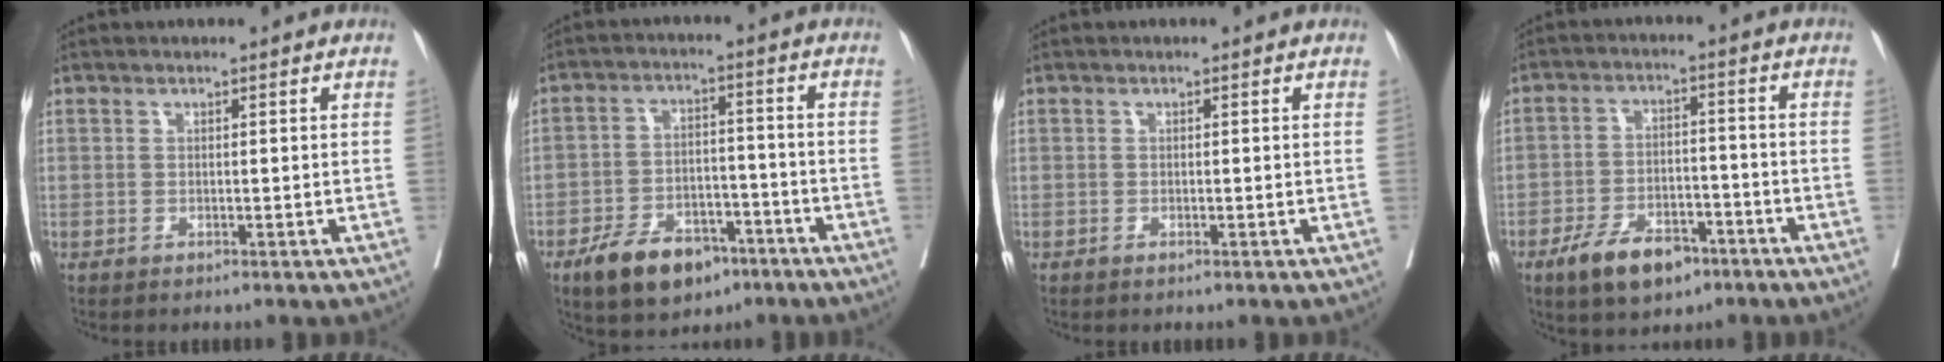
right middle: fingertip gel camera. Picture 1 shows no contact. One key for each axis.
{"total": 10.4, "fx": -6.6, "fy": 5.4, "fz": 5.9, "tx": -0.101, "ty": 0.003, "tz": -0.104}
{"total": 0.5, "fx": -0.3, "fy": 0.1, "fz": 0.4, "tx": -0.008, "ty": -0.002, "tz": -0.004}
{"total": 8.9, "fx": -5.6, "fy": 4.2, "fz": 5.4, "tx": -0.096, "ty": -0.001, "tz": -0.093}